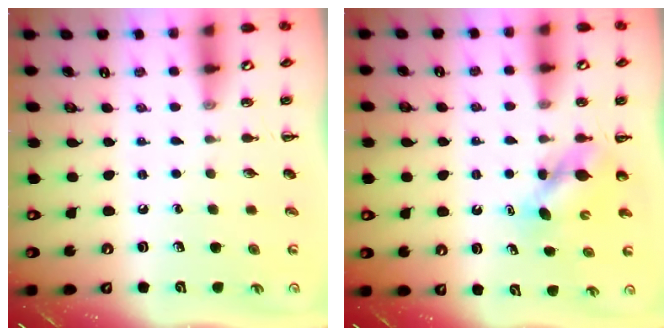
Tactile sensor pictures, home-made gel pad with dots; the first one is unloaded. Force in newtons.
{"total": 5.2, "press": 5.2, "slide": 0.4}